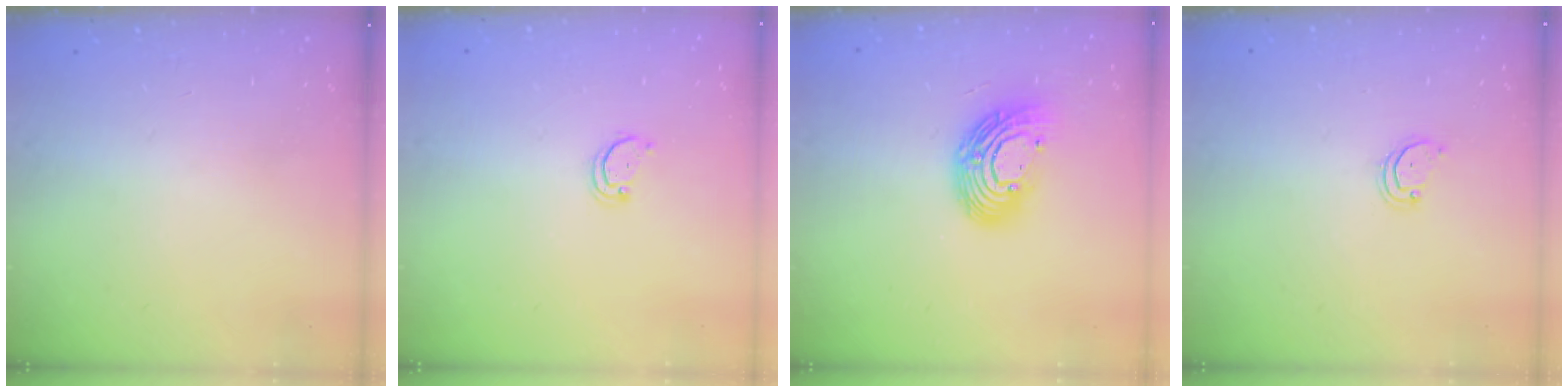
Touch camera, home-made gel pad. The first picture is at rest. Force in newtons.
{"total": 1.9, "press": 1.9, "slide": 0.2}
{"total": 13.9, "press": 13.8, "slide": 1.1}
{"total": 2.6, "press": 2.6, "slide": 0.2}